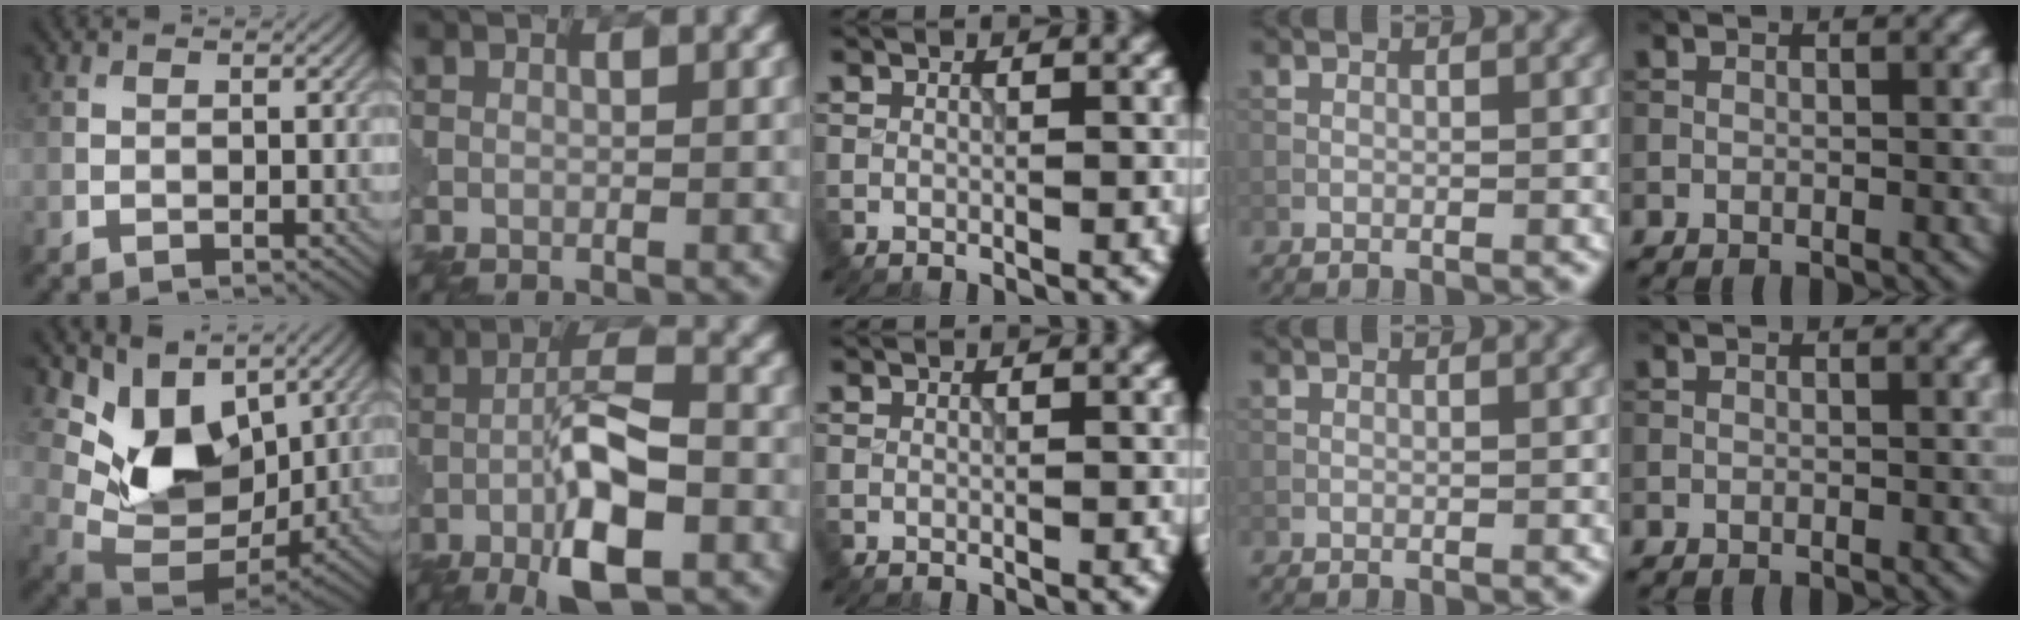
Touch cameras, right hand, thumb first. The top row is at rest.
{"thumb": {"total": 12.1, "force": [5.0, 7.7, 7.9], "torque": [-0.157, -0.005, 0.093]}, "index": {"total": 8.2, "force": [-3.2, 2.2, 7.2], "torque": [-0.126, 0.010, -0.063]}}